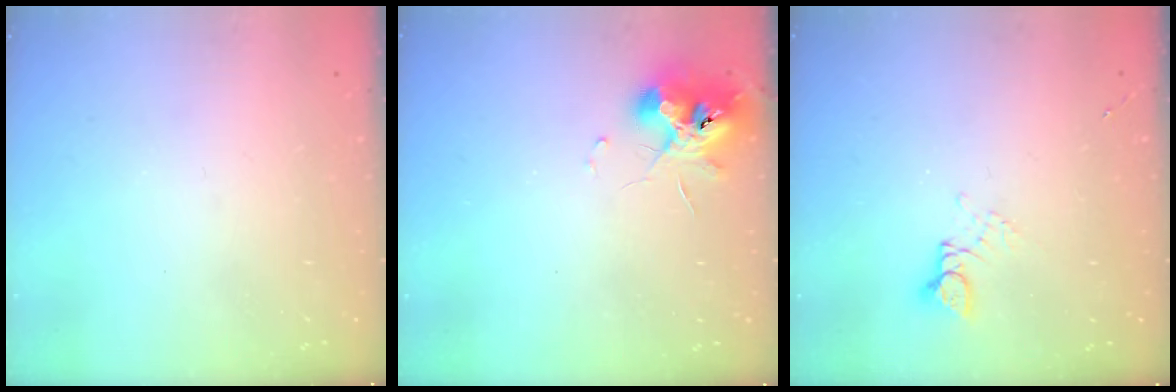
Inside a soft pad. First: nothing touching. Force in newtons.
{"total": 11.1, "press": 11.1, "slide": 0.6}
{"total": 2.7, "press": 2.6, "slide": 0.2}